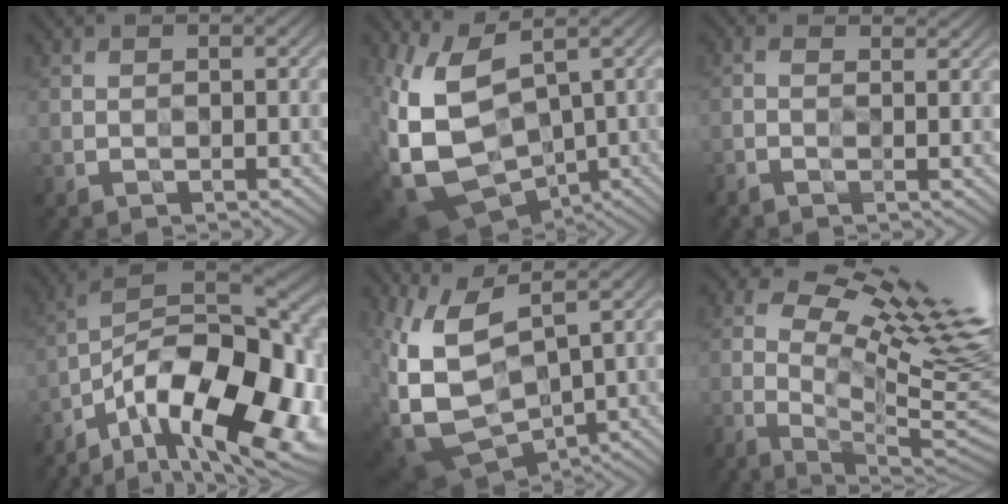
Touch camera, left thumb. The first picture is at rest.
{"total": 13.6, "force": [1.0, 9.0, 10.1], "torque": [-0.237, -0.039, 0.064]}
{"total": 1.2, "force": [0.0, 0.2, 1.2], "torque": [-0.035, -0.001, -0.007]}
{"total": 18.9, "force": [-9.3, 7.9, 14.5], "torque": [-0.248, -0.015, -0.150]}
{"total": 11.4, "force": [2.9, 6.5, 8.9], "torque": [-0.226, -0.028, 0.086]}
{"total": 15.0, "force": [5.0, 4.0, 13.5], "torque": [-0.244, 0.003, 0.092]}